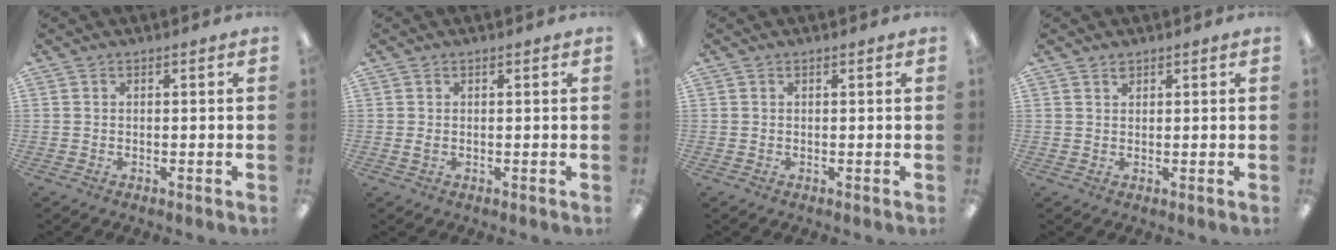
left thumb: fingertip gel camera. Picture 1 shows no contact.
{"total": 1.0, "force": [0.1, 0.6, 0.9], "torque": [-0.018, 0.002, 0.002]}
{"total": 0.0}
{"total": 1.1, "force": [1.0, 0.5, 0.2], "torque": [0.003, -0.005, 0.018]}